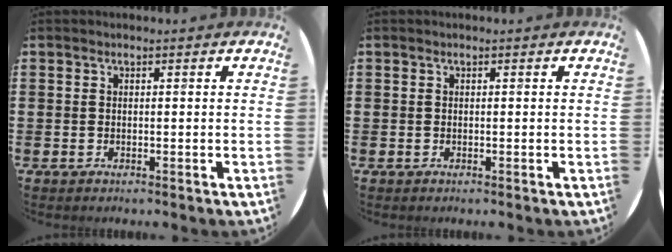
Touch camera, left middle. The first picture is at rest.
{"total": 0.0}